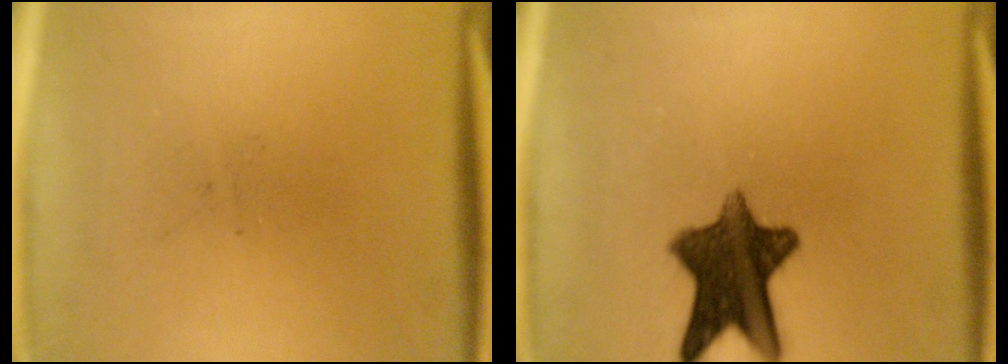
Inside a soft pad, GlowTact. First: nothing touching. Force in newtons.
{"total": 10.8}